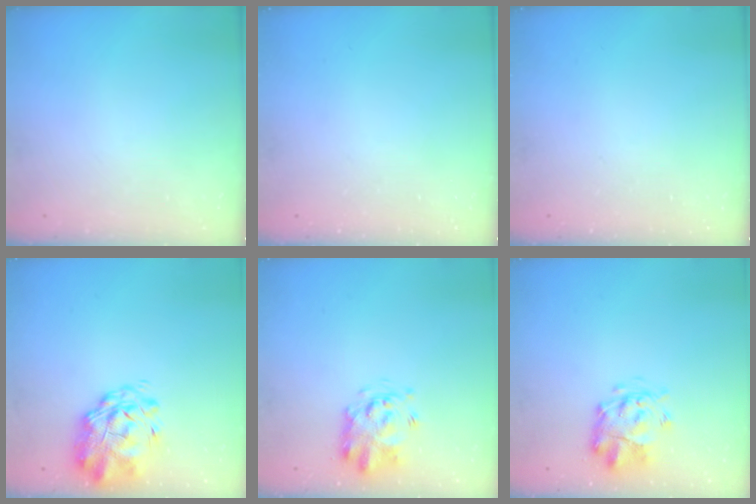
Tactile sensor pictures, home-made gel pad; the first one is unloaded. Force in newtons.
{"total": 0.0}
{"total": 0.0}
{"total": 3.1, "press": 2.6, "slide": 1.7}
{"total": 3.4, "press": 3.3, "slide": 0.7}
{"total": 4.6, "press": 4.5, "slide": 0.9}